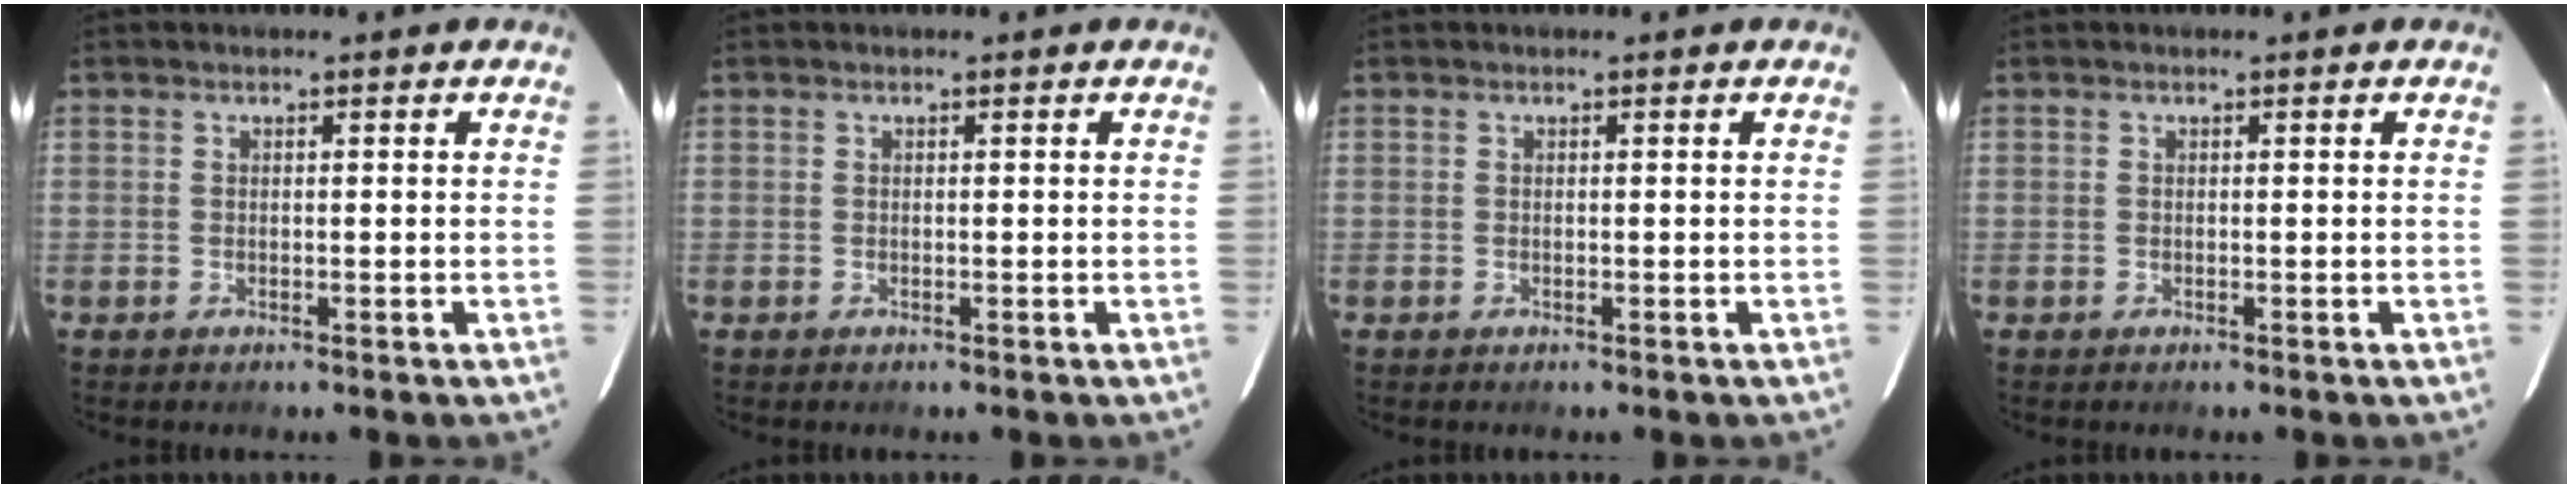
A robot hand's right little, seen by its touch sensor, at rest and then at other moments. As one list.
[{"total": 0.0}, {"total": 0.0}, {"total": 0.0}]